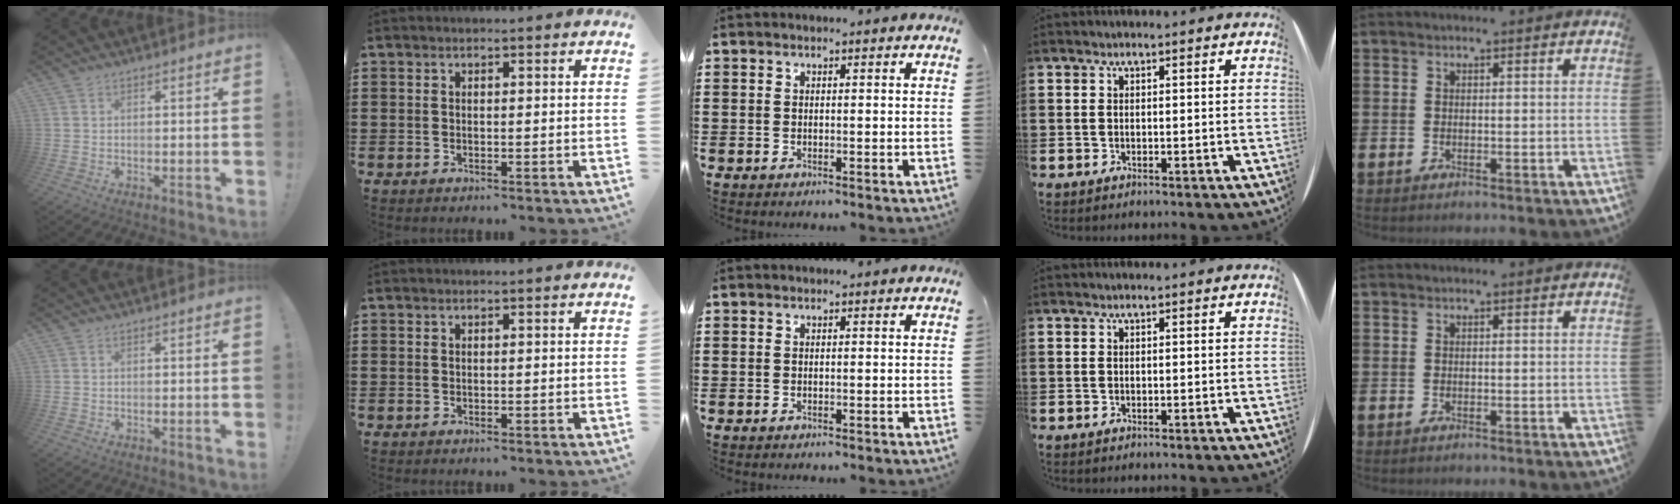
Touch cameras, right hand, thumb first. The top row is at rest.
{}